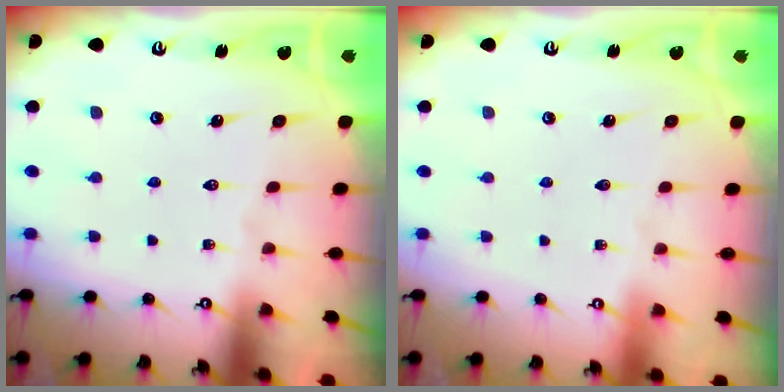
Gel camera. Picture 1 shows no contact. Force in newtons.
{"total": 0.0}